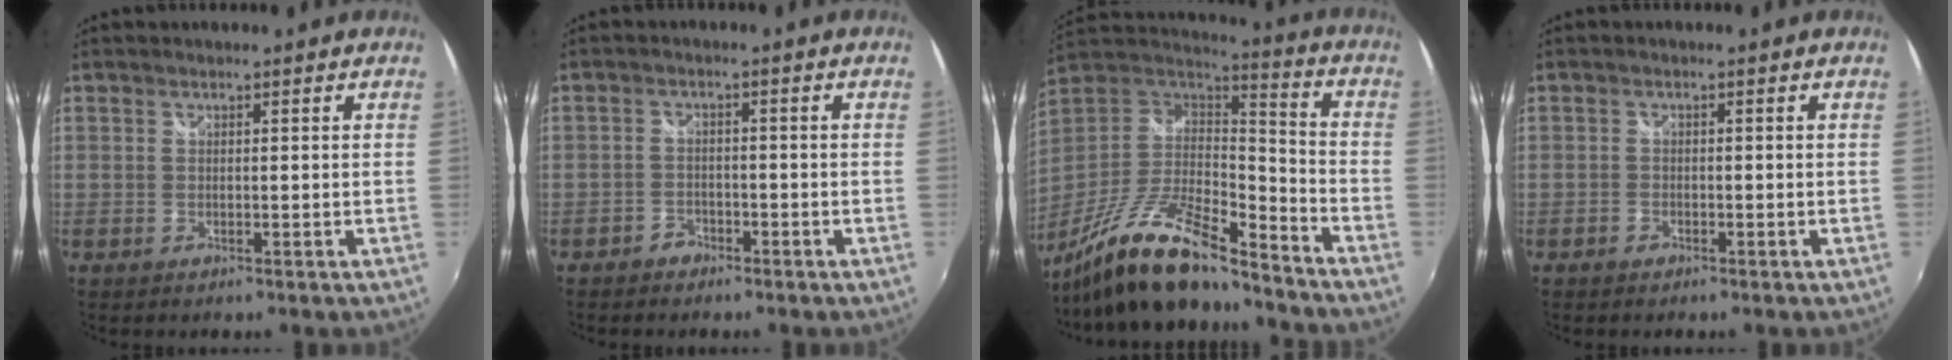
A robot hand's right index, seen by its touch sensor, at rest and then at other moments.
{"total": 2.8, "force": [-2.2, 1.7, 0.3], "torque": [-0.016, 0.009, -0.040]}
{"total": 21.4, "force": [-16.3, 5.3, 12.7], "torque": [-0.245, -0.035, -0.287]}
{"total": 1.3, "force": [-1.0, 0.8, 0.2], "torque": [-0.007, 0.000, -0.019]}